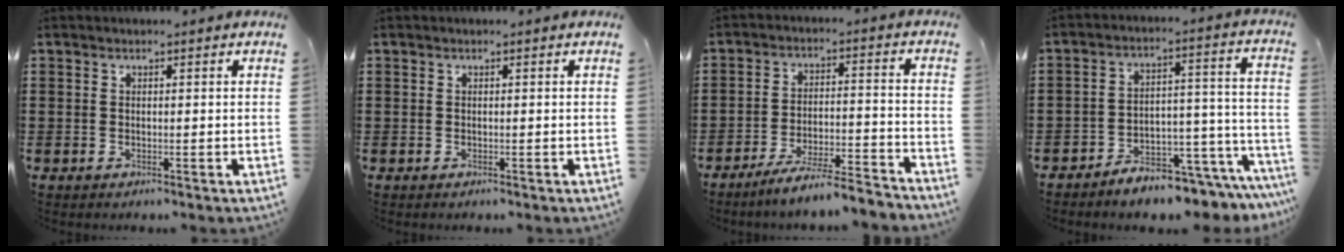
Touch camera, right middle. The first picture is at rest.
{"total": 0.0}
{"total": 6.5, "force": [-5.9, -0.2, 2.5], "torque": [-0.050, -0.008, -0.114]}
{"total": 5.7, "force": [-5.5, 0.8, 1.2], "torque": [-0.020, 0.011, -0.106]}